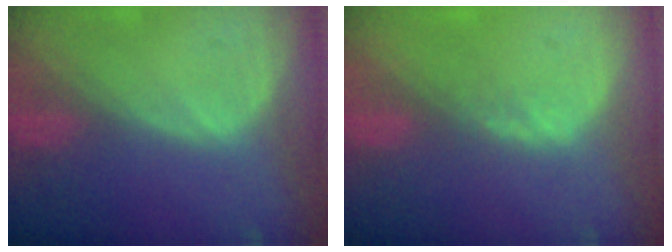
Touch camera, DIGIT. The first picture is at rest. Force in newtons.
{"total": 1.3, "press": 1.1, "slide": 0.7}